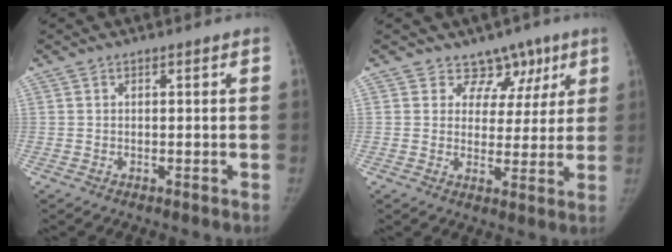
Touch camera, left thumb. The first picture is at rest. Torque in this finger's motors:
{"motor_torque": [0.17, 0.27, -0.12, -0.23, -0.03]}